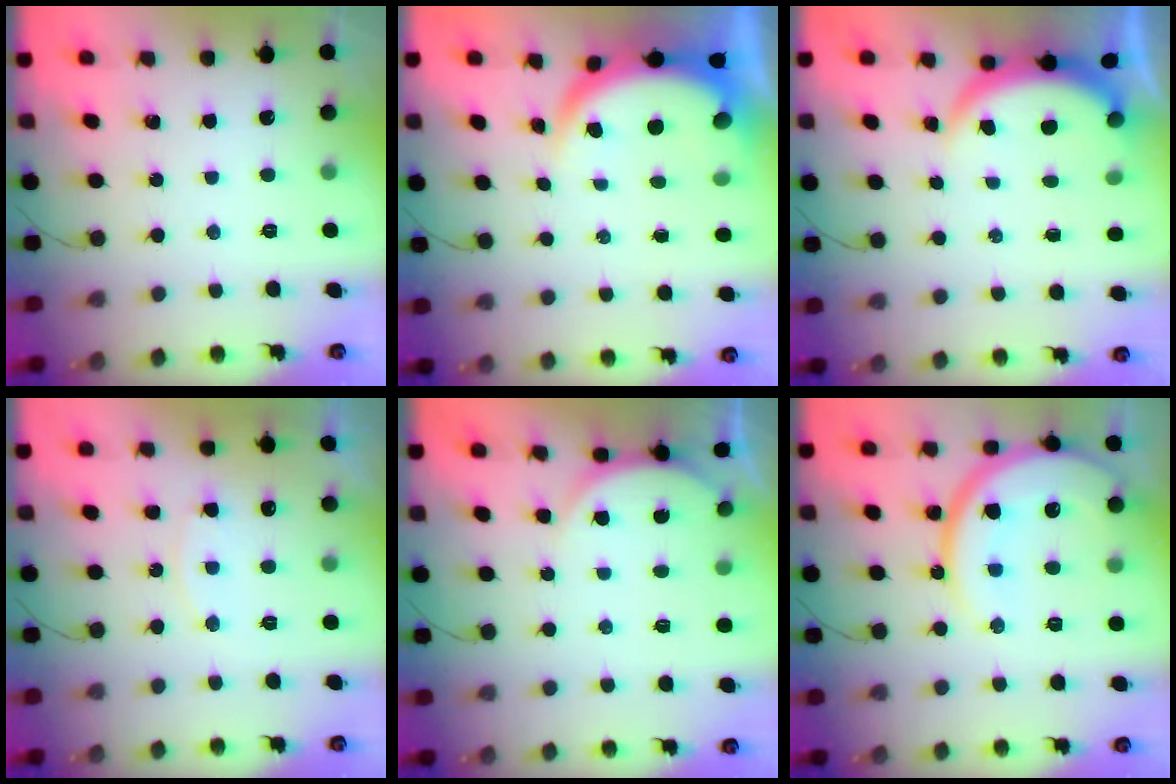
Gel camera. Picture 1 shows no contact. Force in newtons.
{"total": 6.3, "press": 6.3, "slide": 0.6}
{"total": 3.7, "press": 3.7, "slide": 0.1}
{"total": 6.8, "press": 6.8, "slide": 0.4}
{"total": 4.5, "press": 4.4, "slide": 0.6}
{"total": 15.9, "press": 15.8, "slide": 1.5}